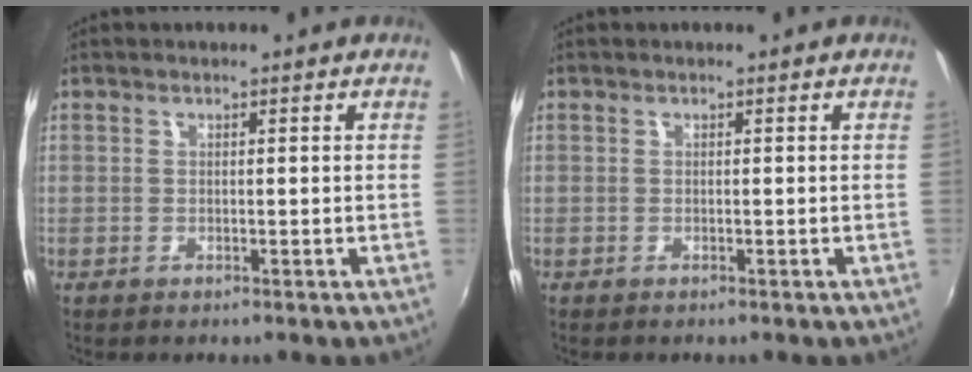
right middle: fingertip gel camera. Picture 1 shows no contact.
{"total": 0.0}